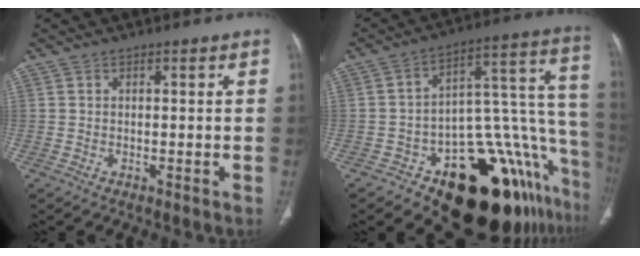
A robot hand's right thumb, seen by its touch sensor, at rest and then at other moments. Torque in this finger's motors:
{"motor_torque": [4.44, 0.57, 1.60, -1.17, 0.12]}